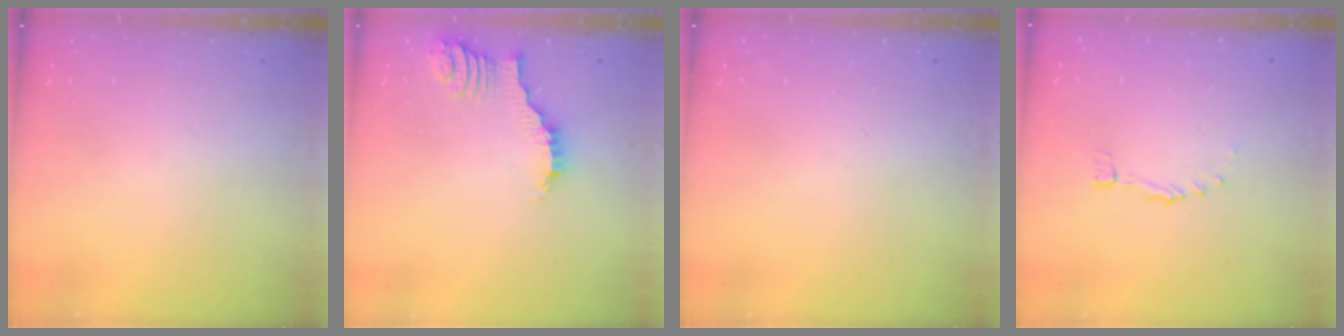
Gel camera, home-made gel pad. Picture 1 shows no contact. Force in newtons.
{"total": 2.2, "press": 2.2, "slide": 0.4}
{"total": 0.0}
{"total": 0.0}